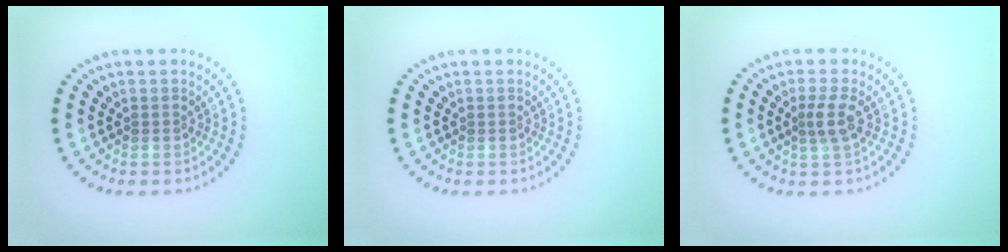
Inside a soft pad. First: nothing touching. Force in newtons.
{"total": 0.0}
{"total": 2.0, "press": 1.6, "slide": 1.2}